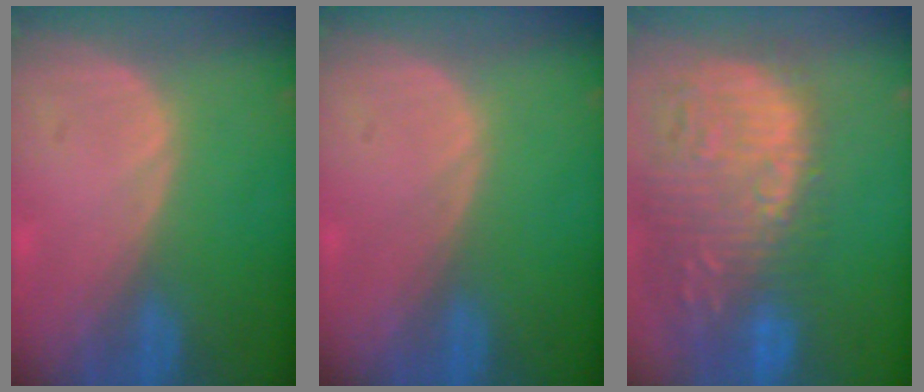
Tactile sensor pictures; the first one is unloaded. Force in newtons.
{"total": 0.0}
{"total": 16.0, "press": 13.2, "slide": 9.0}